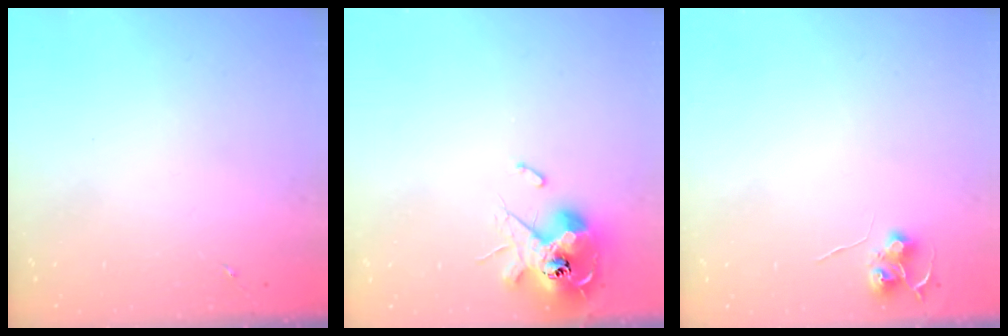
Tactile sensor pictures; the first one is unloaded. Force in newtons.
{"total": 13.1, "press": 13.0, "slide": 1.6}
{"total": 6.4, "press": 6.3, "slide": 0.6}